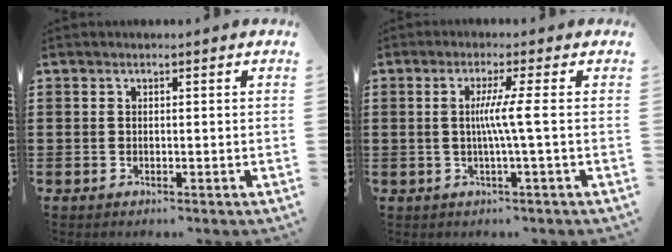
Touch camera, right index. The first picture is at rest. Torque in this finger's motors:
{"motor_torque": [1.08, -0.34, 0.17, 0.17]}